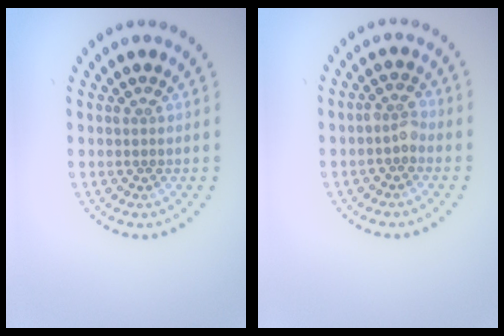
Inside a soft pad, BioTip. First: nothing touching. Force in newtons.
{"total": 1.8, "press": 1.5, "slide": 1.0}